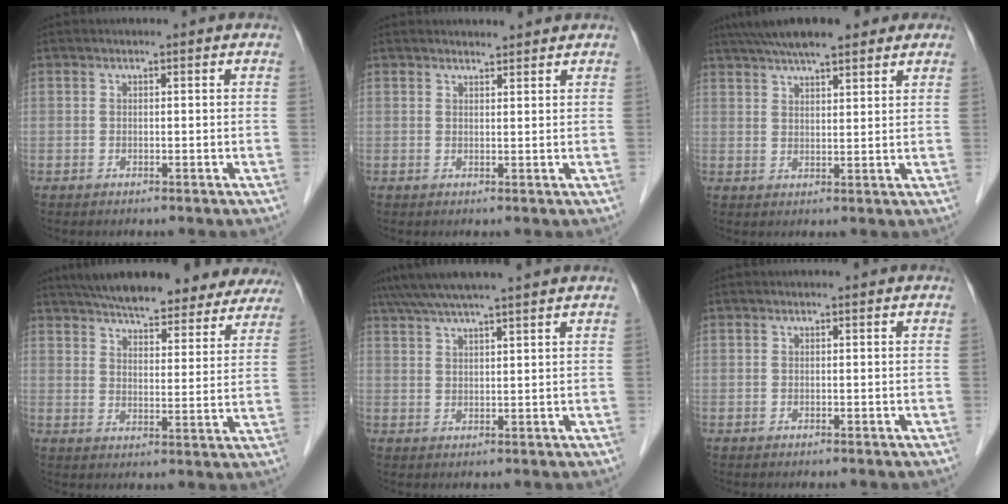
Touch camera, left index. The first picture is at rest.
{"total": 2.6, "force": [2.6, 0.3, 0.2], "torque": [-0.011, 0.010, 0.035]}
{"total": 12.3, "force": [9.7, 2.9, 7.0], "torque": [-0.117, 0.041, 0.147]}
{"total": 25.7, "force": [22.5, 6.4, 10.5], "torque": [-0.161, -0.004, 0.280]}
{"total": 9.3, "force": [8.0, -1.0, 4.7], "torque": [-0.079, 0.030, 0.118]}
{"total": 0.0}